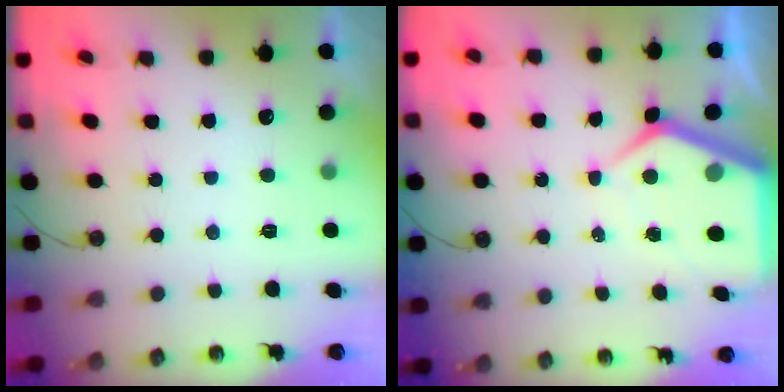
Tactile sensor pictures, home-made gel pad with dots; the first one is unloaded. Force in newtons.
{"total": 8.5, "press": 8.5, "slide": 0.7}